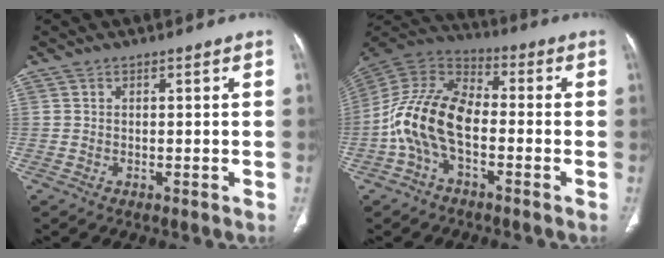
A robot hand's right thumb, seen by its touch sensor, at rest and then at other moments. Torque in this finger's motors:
{"motor_torque": [0.76, 1.73, 1.58, -1.19, 0.19]}